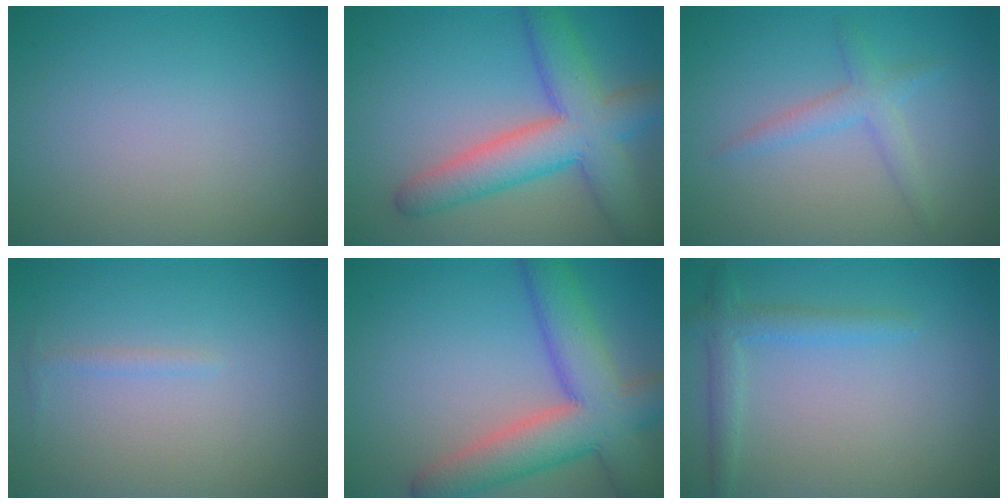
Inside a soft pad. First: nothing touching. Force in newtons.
{"total": 7.8, "press": 7.8, "slide": 0.3}
{"total": 2.2, "press": 2.2, "slide": 0.2}
{"total": 0.7, "press": 0.7, "slide": 0.0}
{"total": 8.8, "press": 8.8, "slide": 0.6}
{"total": 2.3, "press": 2.3, "slide": 0.2}